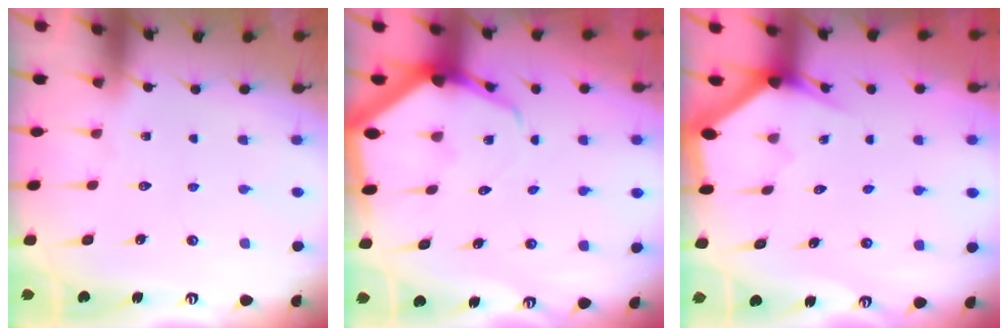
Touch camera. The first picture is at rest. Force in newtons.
{"total": 6.7, "press": 6.6, "slide": 0.8}
{"total": 3.1, "press": 3.1, "slide": 0.2}